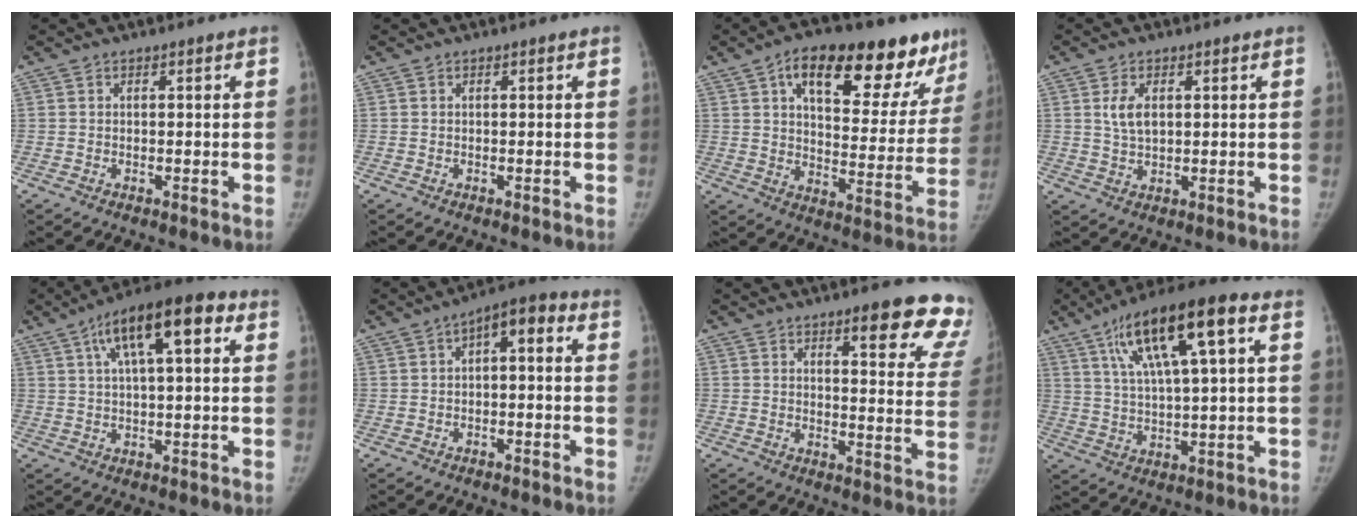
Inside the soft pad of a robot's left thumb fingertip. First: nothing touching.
{"total": 0.0}
{"total": 26.1, "force": [15.1, 11.0, 18.2], "torque": [-0.205, -0.023, 0.217]}
{"total": 4.6, "force": [1.3, 2.7, 3.5], "torque": [-0.060, -0.005, 0.027]}
{"total": 14.2, "force": [5.3, 5.0, 12.2], "torque": [-0.181, 0.020, 0.075]}
{"total": 6.0, "force": [0.6, 2.7, 5.3], "torque": [-0.059, 0.033, -0.004]}
{"total": 16.7, "force": [11.9, 4.5, 10.8], "torque": [-0.088, -0.059, 0.131]}
{"total": 17.3, "force": [6.7, 4.2, 15.3], "torque": [-0.263, 0.008, 0.113]}